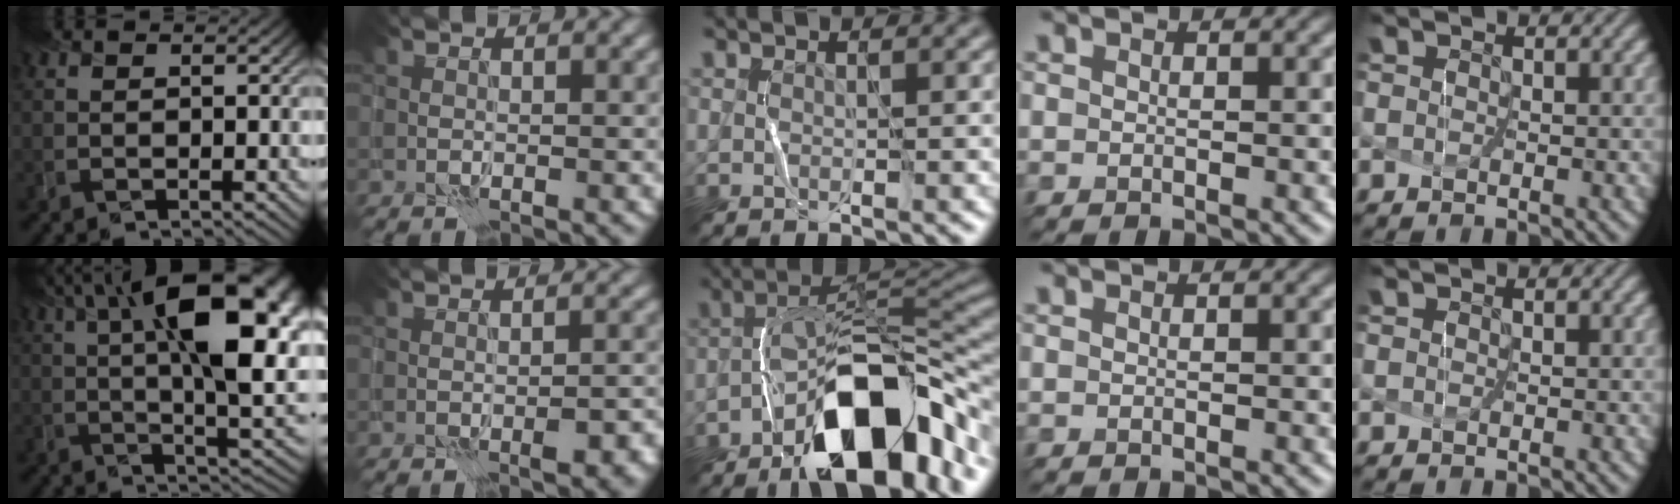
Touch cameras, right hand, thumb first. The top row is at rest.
{"thumb": {"total": 18.6, "force": [5.2, 6.7, 16.6], "torque": [-0.233, 0.026, 0.078]}, "index": {"total": 3.2, "force": [-1.3, 1.1, 2.7], "torque": [-0.043, -0.003, -0.017]}, "middle": {"total": 12.9, "force": [-7.4, 4.6, 9.5], "torque": [-0.134, 0.026, -0.132]}}